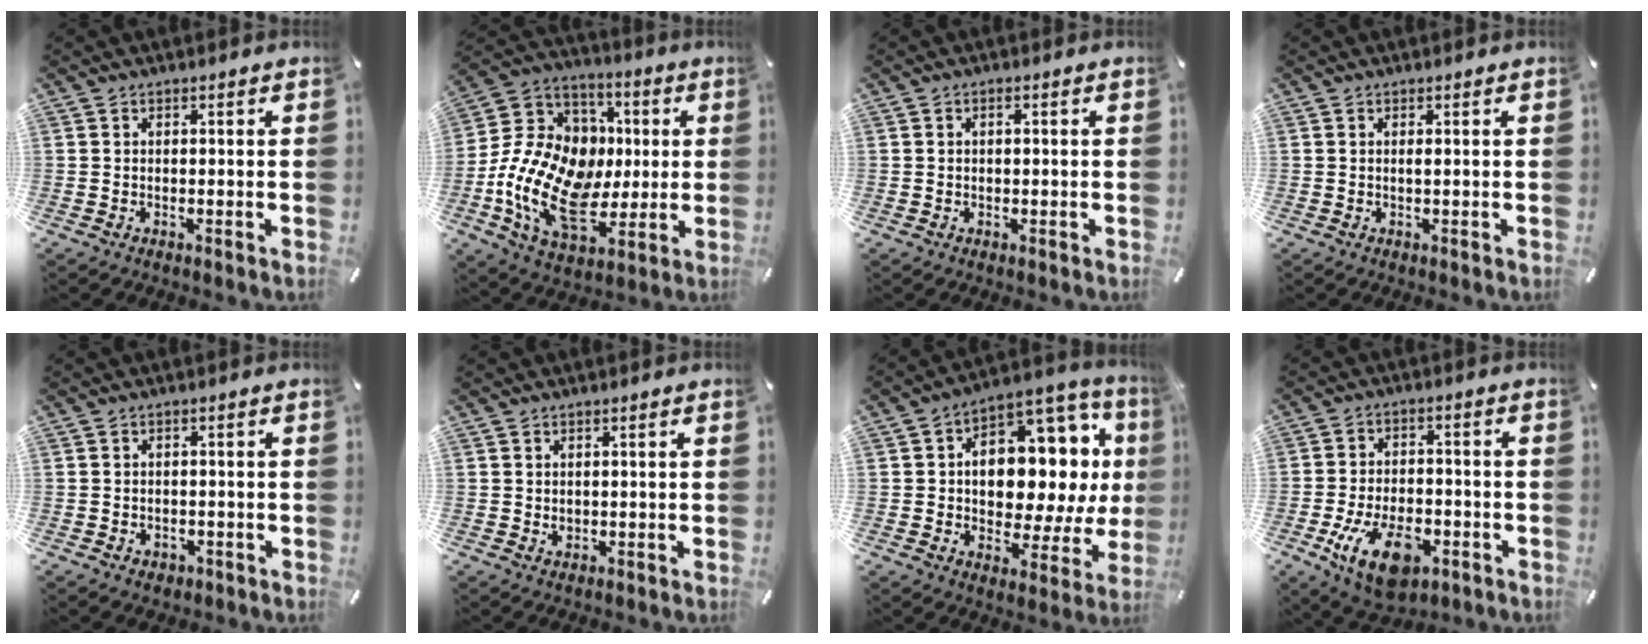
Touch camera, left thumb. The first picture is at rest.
{"total": 20.3, "force": [-3.2, 15.2, 13.0], "torque": [-0.271, 0.004, -0.049]}
{"total": 1.0, "force": [0.0, 0.7, 0.8], "torque": [-0.016, 0.005, -0.002]}
{"total": 0.7, "force": [0.0, 0.0, 0.7], "torque": [-0.012, -0.001, 0.000]}
{"total": 1.9, "force": [-0.7, 1.7, 0.6], "torque": [-0.011, 0.006, -0.016]}
{"total": 1.2, "force": [0.3, 1.1, 0.4], "torque": [-0.009, 0.004, 0.004]}
{"total": 15.4, "force": [2.7, 10.1, 11.3], "torque": [-0.150, -0.046, 0.041]}
{"total": 13.5, "force": [-5.7, 7.7, 9.5], "torque": [-0.170, 0.014, -0.097]}